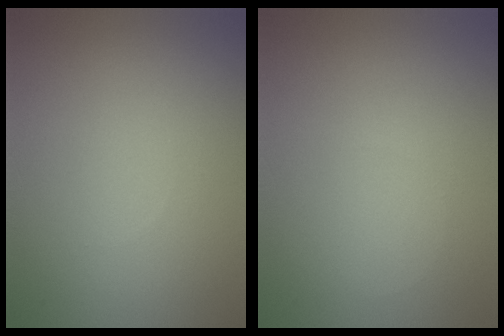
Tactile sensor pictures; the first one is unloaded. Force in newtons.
{"total": 0.0}